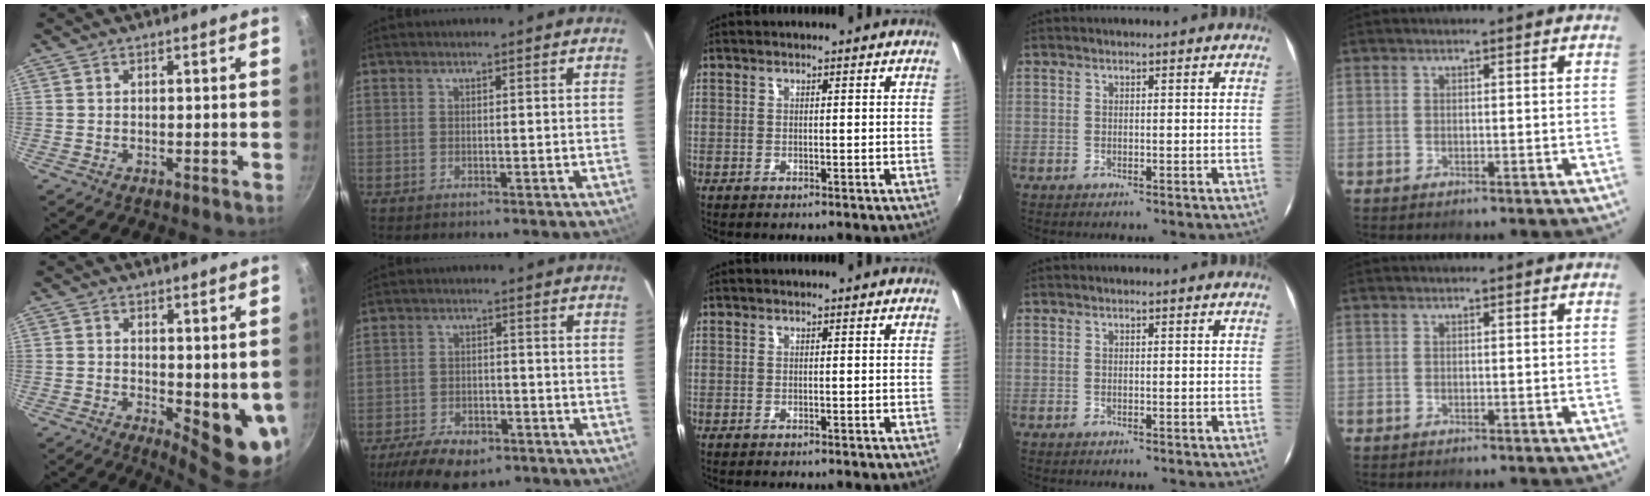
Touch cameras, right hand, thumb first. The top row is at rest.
{"thumb": {"total": 8.8, "force": [0.9, 3.8, 7.9], "torque": [-0.088, -0.024, 0.021]}, "index": {"total": 12.7, "force": [-8.9, 6.1, 6.7], "torque": [-0.161, -0.018, -0.139]}}